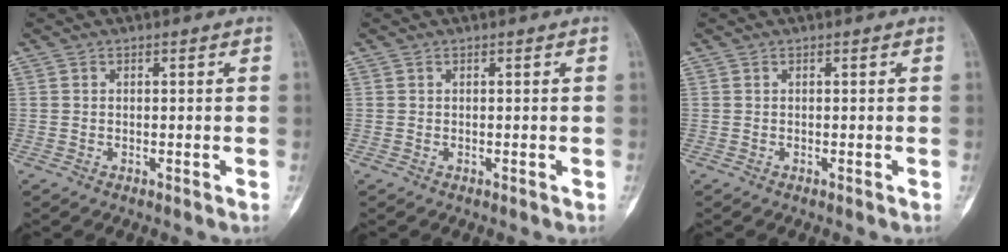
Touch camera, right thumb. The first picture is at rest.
{"total": 0.0}
{"total": 0.0}